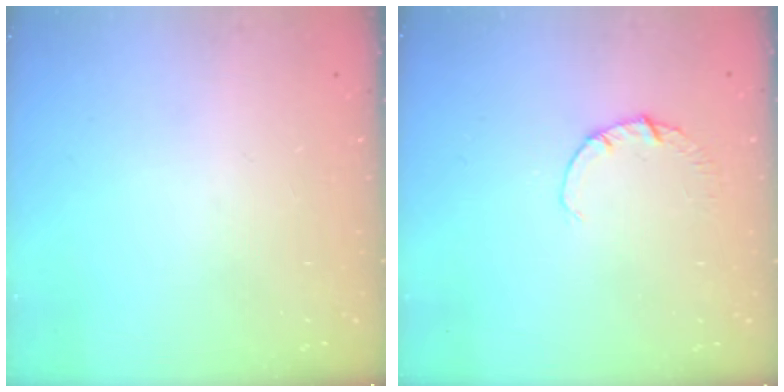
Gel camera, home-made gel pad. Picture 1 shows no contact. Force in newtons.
{"total": 1.9, "press": 1.9, "slide": 0.3}